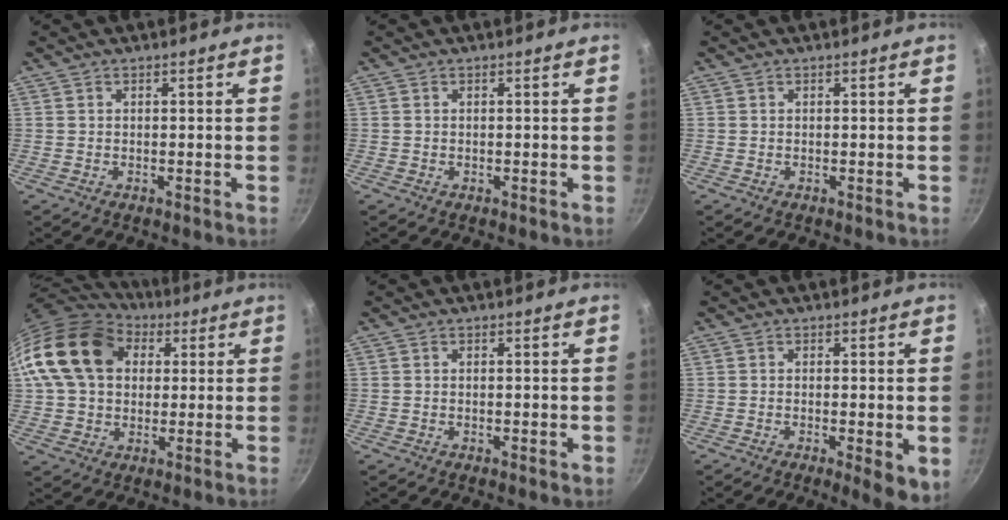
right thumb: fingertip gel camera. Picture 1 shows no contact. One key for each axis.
{"total": 0.0}
{"total": 0.0}
{"total": 18.8, "fx": 4.9, "fy": 14.1, "fz": 11.5, "tx": -0.196, "ty": 0.021, "tz": 0.078}
{"total": 1.0, "fx": -0.1, "fy": 0.3, "fz": 0.9, "tx": -0.013, "ty": 0.000, "tz": -0.003}
{"total": 6.3, "fx": -1.5, "fy": 1.7, "fz": 5.9, "tx": -0.072, "ty": -0.006, "tz": -0.016}